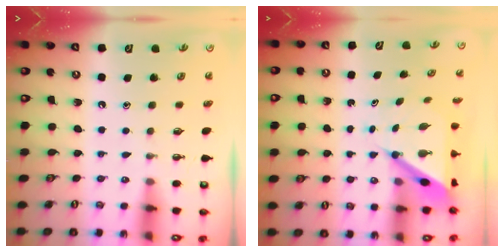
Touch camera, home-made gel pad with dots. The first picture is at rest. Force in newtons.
{"total": 6.7, "press": 6.7, "slide": 0.7}